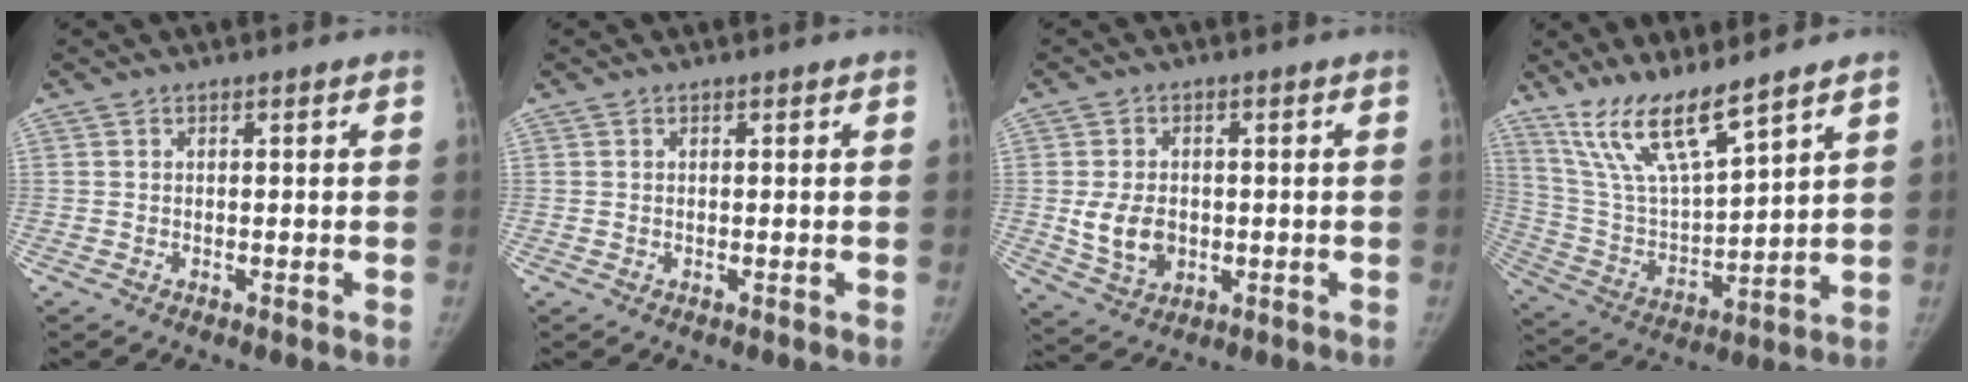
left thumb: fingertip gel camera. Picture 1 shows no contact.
{"total": 0.0}
{"total": 7.6, "force": [-0.6, 5.8, 4.9], "torque": [-0.071, -0.003, 0.002]}
{"total": 14.3, "force": [10.9, 2.4, 9.0], "torque": [-0.157, -0.062, 0.225]}